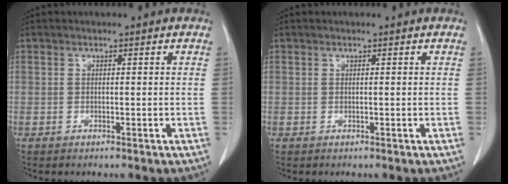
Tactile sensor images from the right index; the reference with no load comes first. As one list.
[{"total": 0.0}]